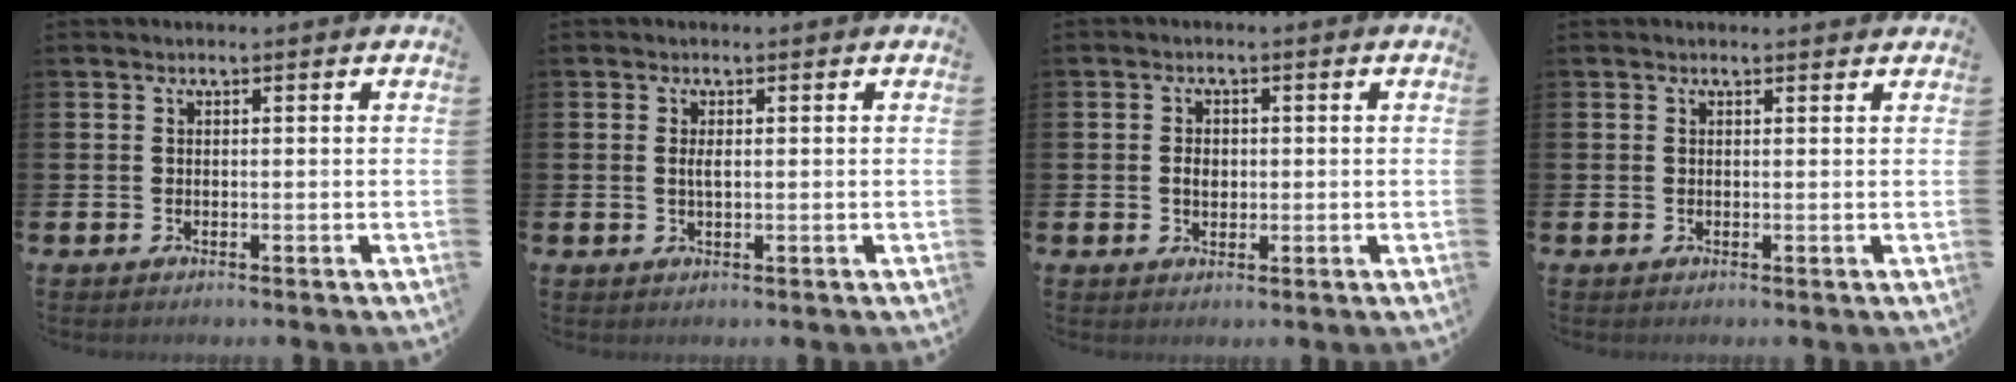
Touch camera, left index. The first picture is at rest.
{"total": 1.5, "force": [0.3, 0.5, 1.4], "torque": [-0.026, 0.003, 0.003]}
{"total": 2.3, "force": [0.0, 1.7, 1.5], "torque": [-0.014, 0.001, -0.005]}
{"total": 0.5, "force": [0.5, 0.1, 0.2], "torque": [0.008, -0.004, 0.006]}